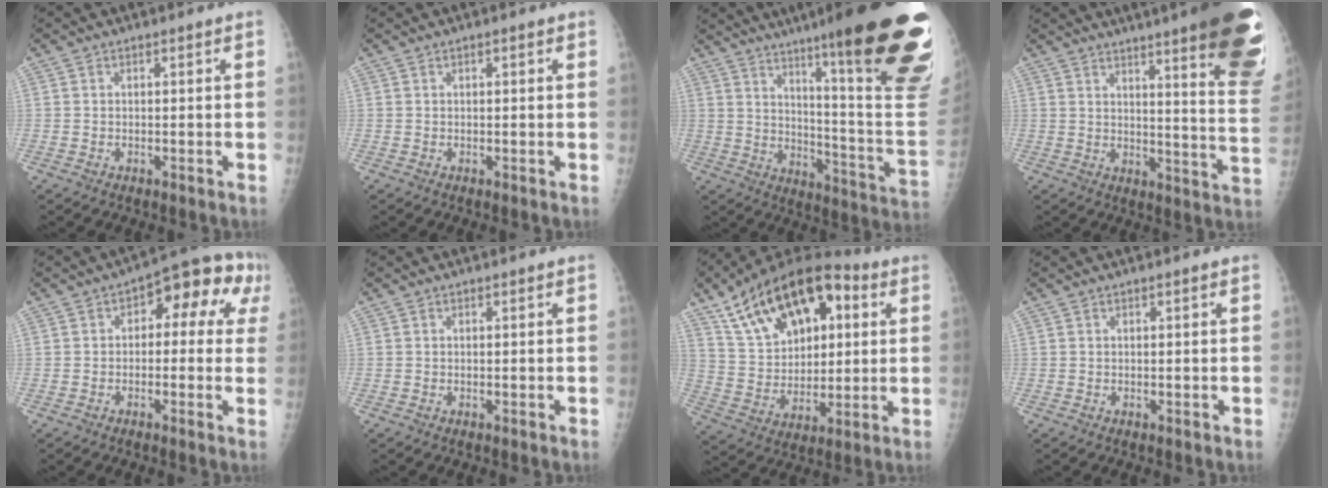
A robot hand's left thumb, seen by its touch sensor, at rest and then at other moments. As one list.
[{"total": 1.0, "force": [0.4, 0.4, 0.8], "torque": [-0.011, 0.002, 0.003]}, {"total": 31.3, "force": [17.5, 3.8, 25.6], "torque": [-0.256, -0.070, 0.257]}, {"total": 24.9, "force": [16.3, 3.1, 18.5], "torque": [-0.192, -0.086, 0.200]}, {"total": 11.3, "force": [2.7, 6.3, 9.0], "torque": [-0.060, 0.038, 0.020]}, {"total": 0.0}, {"total": 23.2, "force": [9.2, 12.9, 17.0], "torque": [-0.260, 0.001, 0.160]}, {"total": 0.0}]